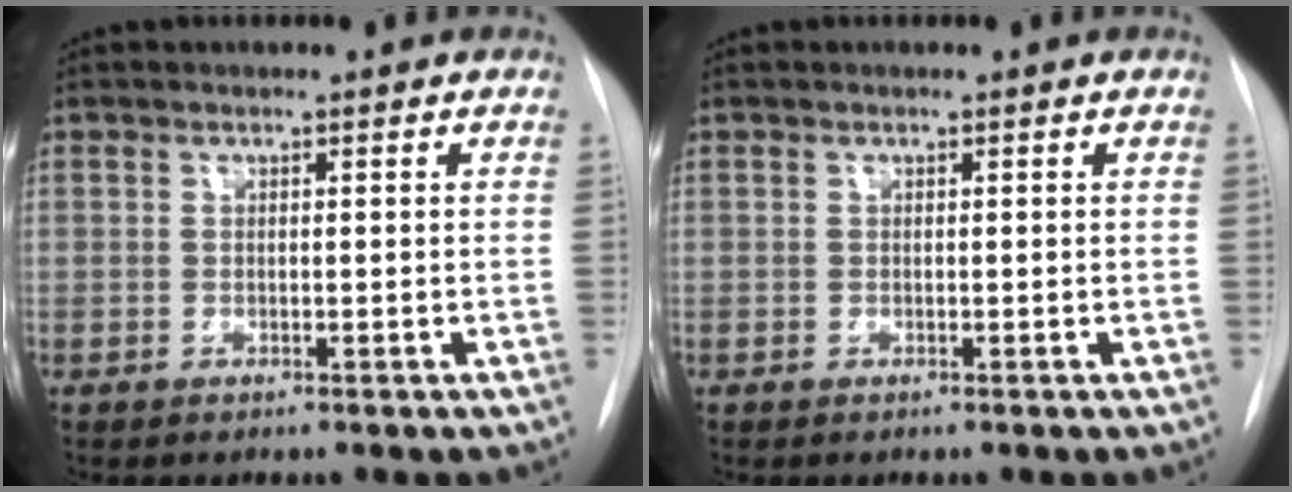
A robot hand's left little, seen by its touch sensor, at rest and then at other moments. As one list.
[{"total": 0.0}]